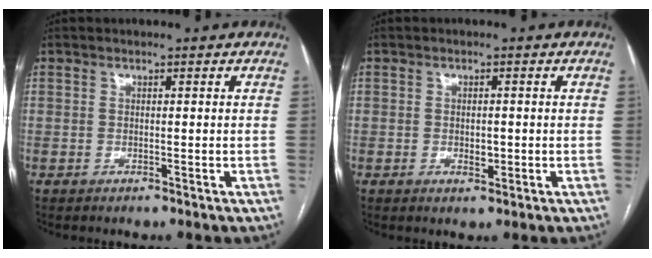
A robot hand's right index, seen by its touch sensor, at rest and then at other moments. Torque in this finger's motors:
{"motor_torque": [-0.12, -0.04, -0.05, 0.00]}